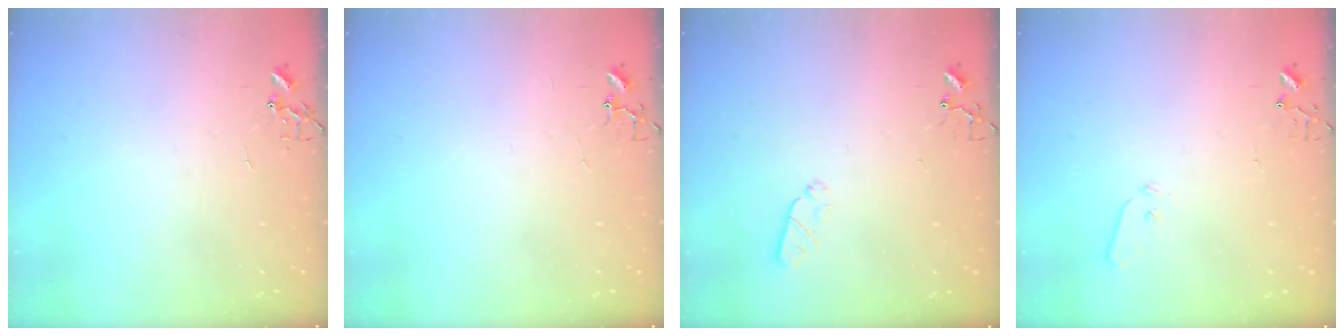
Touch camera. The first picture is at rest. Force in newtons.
{"total": 3.7, "press": 3.7, "slide": 0.3}
{"total": 4.2, "press": 4.1, "slide": 1.0}
{"total": 4.0, "press": 3.9, "slide": 0.6}